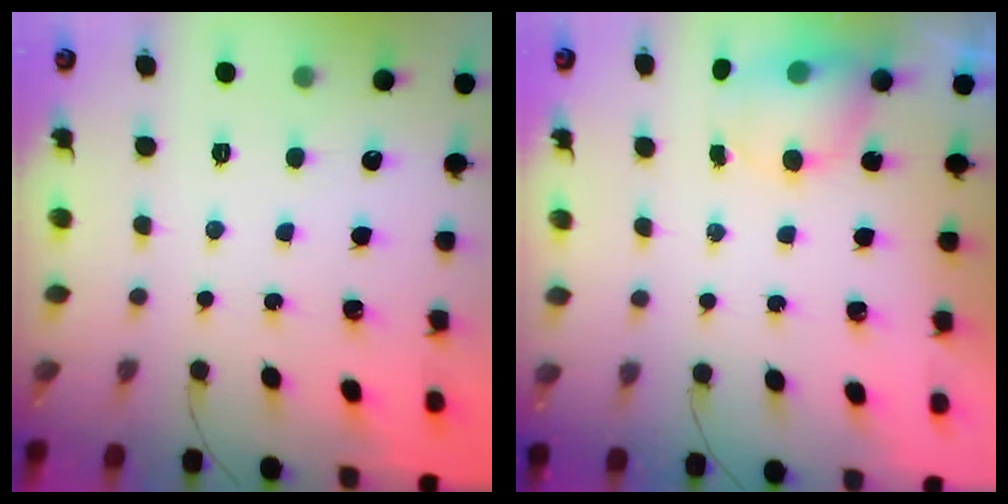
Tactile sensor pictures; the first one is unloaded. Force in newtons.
{"total": 5.2, "press": 5.2, "slide": 0.5}